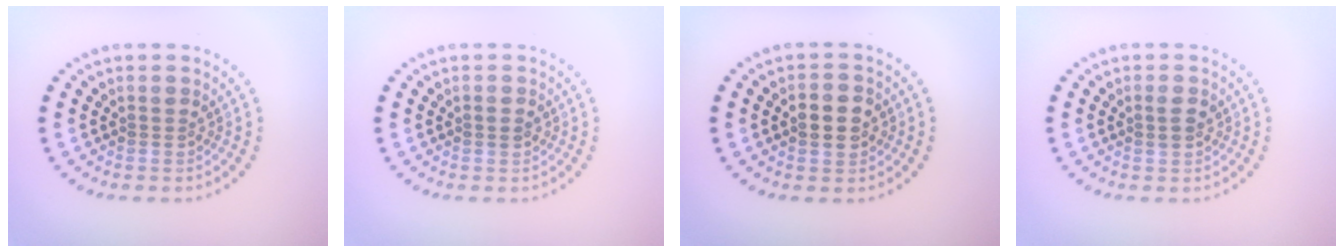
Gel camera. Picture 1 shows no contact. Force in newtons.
{"total": 1.1, "press": 1.1, "slide": 0.2}
{"total": 2.8, "press": 2.8, "slide": 0.2}
{"total": 1.5, "press": 1.4, "slide": 0.5}